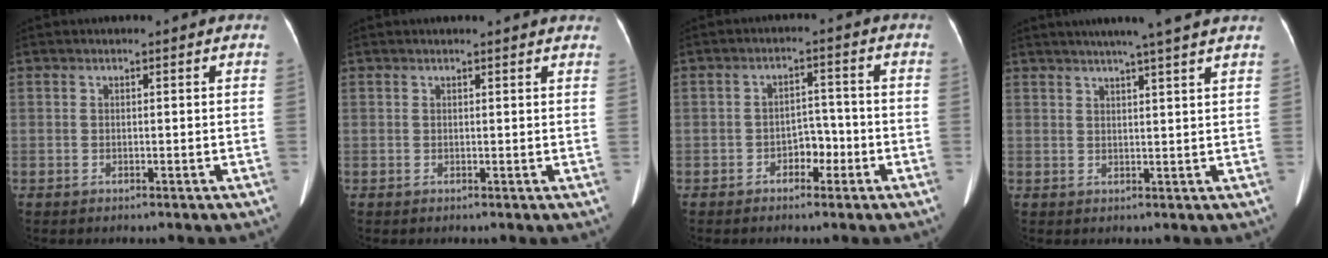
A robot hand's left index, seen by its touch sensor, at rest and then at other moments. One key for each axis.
{"total": 4.5, "fx": 4.3, "fy": 0.7, "fz": 1.0, "tx": -0.009, "ty": 0.002, "tz": 0.030}
{"total": 3.6, "fx": -1.8, "fy": 2.2, "fz": 2.3, "tx": -0.032, "ty": 0.013, "tz": -0.030}
{"total": 9.5, "fx": 7.8, "fy": -0.8, "fz": 5.4, "tx": -0.077, "ty": 0.022, "tz": 0.089}